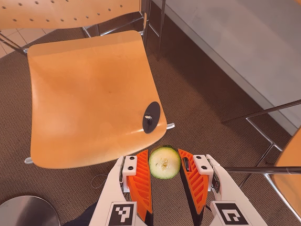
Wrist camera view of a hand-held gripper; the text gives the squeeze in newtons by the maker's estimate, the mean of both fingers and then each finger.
{"total": 9.0, "left": 8.8, "right": 9.2}